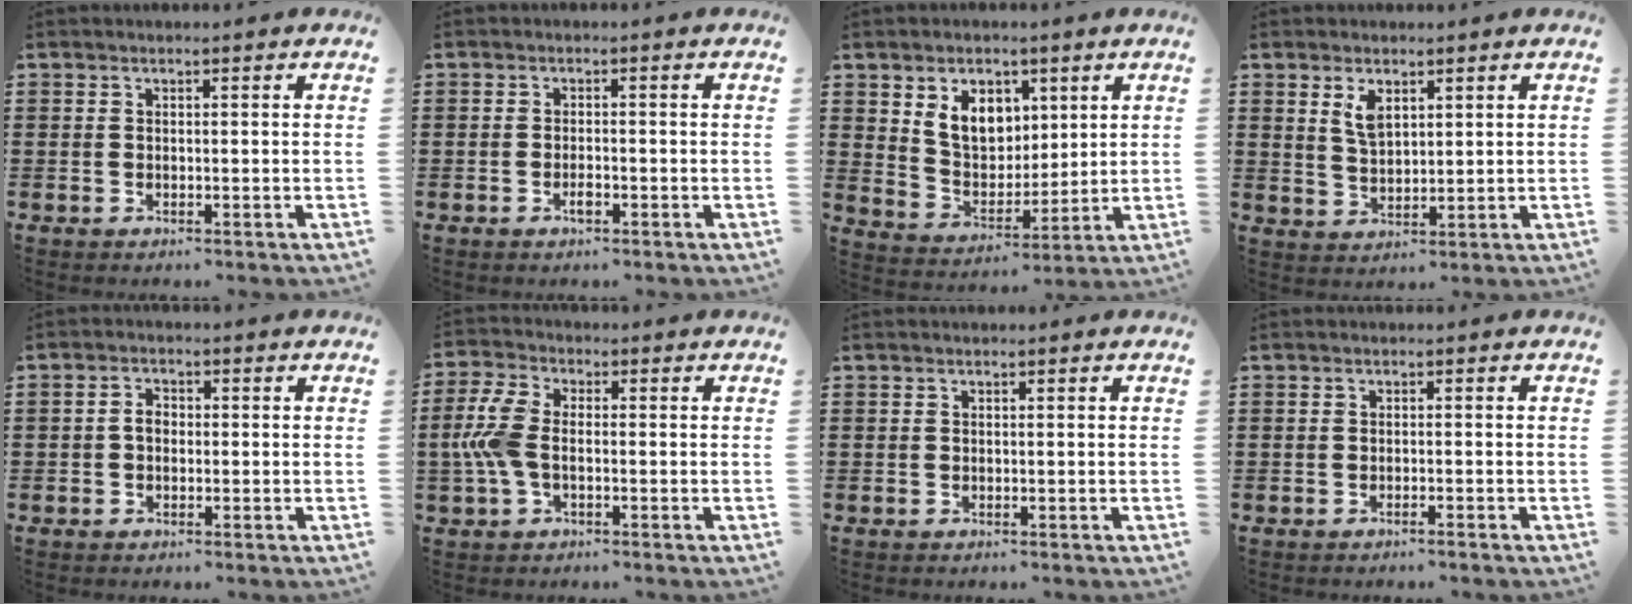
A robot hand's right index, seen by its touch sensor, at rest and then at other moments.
{"total": 1.9, "force": [-0.9, 0.6, 1.5], "torque": [-0.030, -0.001, -0.015]}
{"total": 7.5, "force": [3.1, 5.5, 4.0], "torque": [-0.093, 0.013, 0.057]}
{"total": 3.6, "force": [2.0, 1.8, 2.5], "torque": [-0.056, 0.004, 0.035]}
{"total": 2.2, "force": [-0.4, 1.5, 1.6], "torque": [-0.031, 0.004, -0.008]}
{"total": 6.8, "force": [-0.7, 3.8, 5.6], "torque": [-0.153, -0.004, -0.024]}
{"total": 0.0}
{"total": 0.7, "force": [-0.7, -0.1, 0.3], "torque": [-0.007, -0.001, -0.014]}